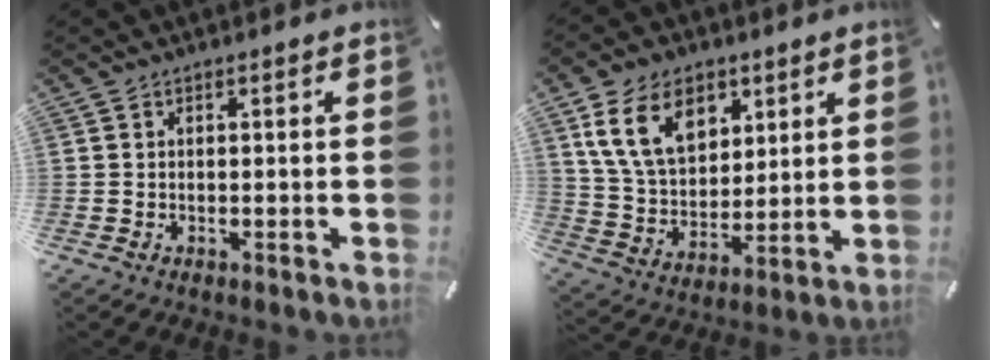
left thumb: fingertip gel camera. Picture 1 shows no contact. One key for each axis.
{"total": 13.9, "fx": 6.7, "fy": 9.6, "fz": 7.6, "tx": -0.164, "ty": -0.007, "tz": 0.126}